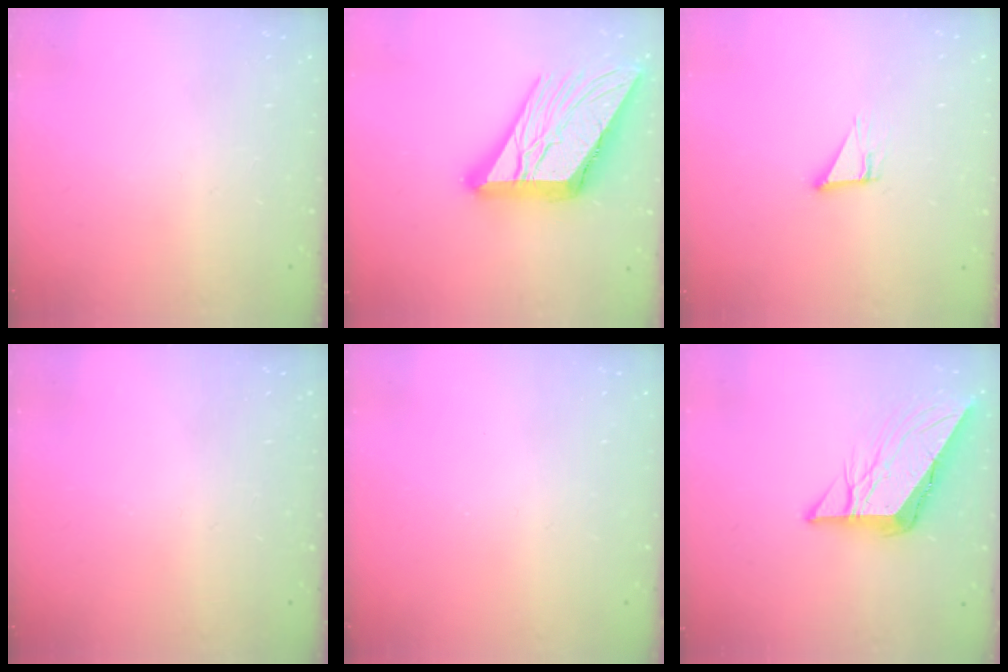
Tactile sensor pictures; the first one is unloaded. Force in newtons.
{"total": 24.2, "press": 24.1, "slide": 2.8}
{"total": 3.8, "press": 3.8, "slide": 0.4}
{"total": 0.0}
{"total": 0.0}
{"total": 9.0, "press": 8.9, "slide": 1.0}